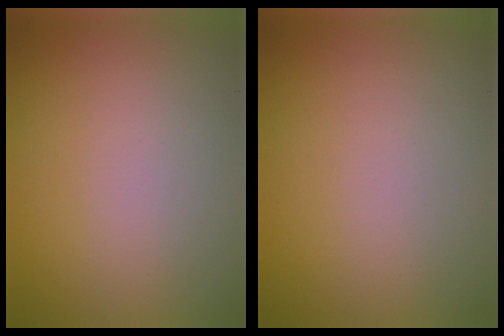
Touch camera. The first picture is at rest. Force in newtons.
{"total": 0.0}